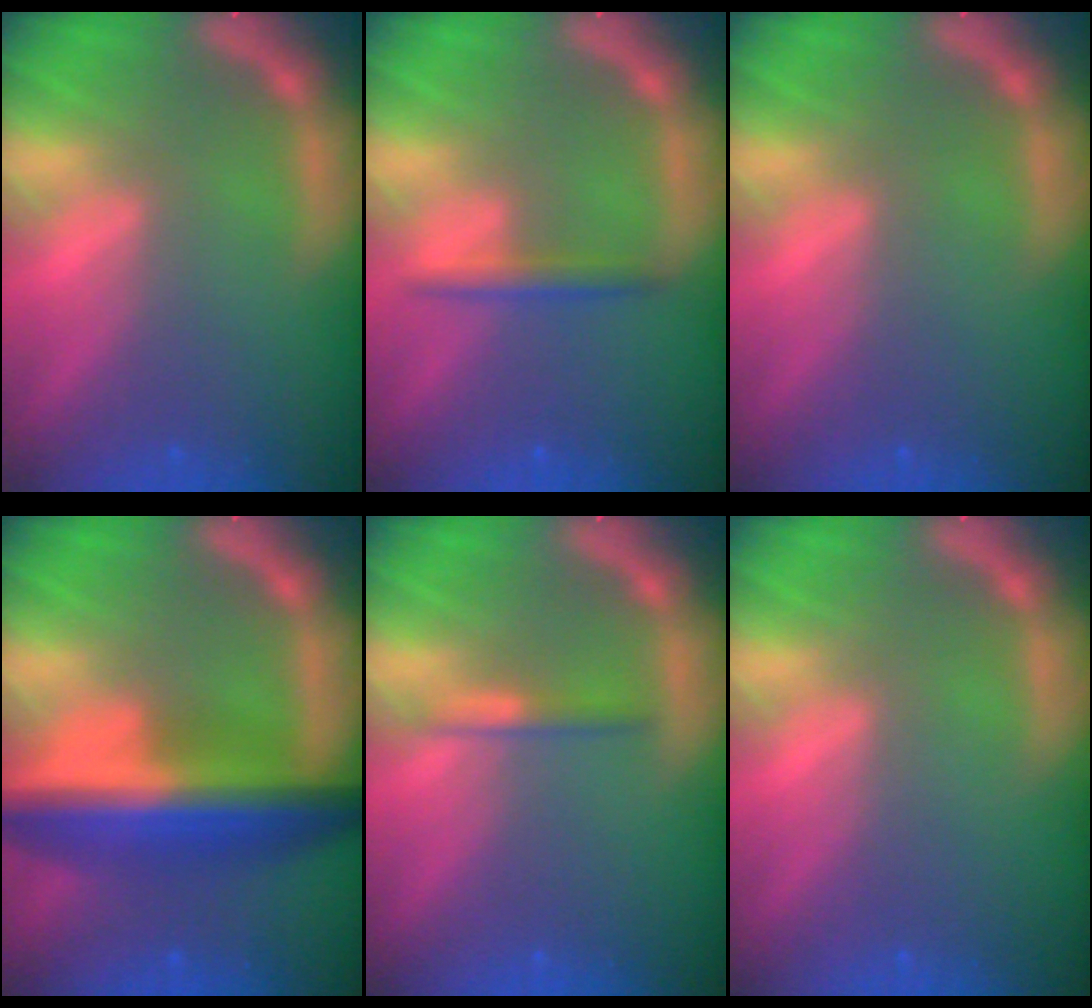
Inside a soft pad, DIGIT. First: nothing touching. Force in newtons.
{"total": 1.9}
{"total": 0.0}
{"total": 10.0}
{"total": 1.4}
{"total": 0.0}